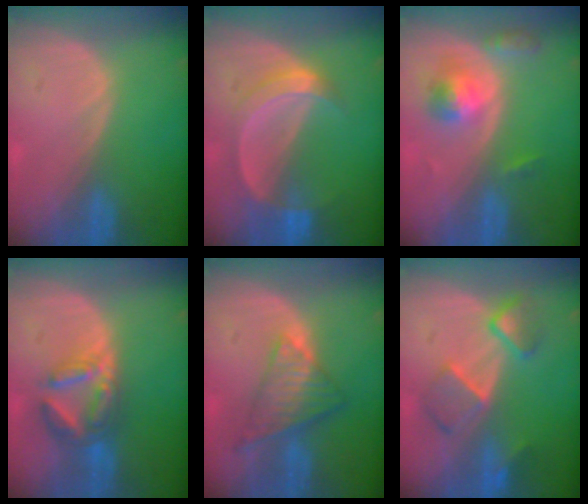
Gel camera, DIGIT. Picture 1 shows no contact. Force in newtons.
{"total": 6.1, "press": 5.6, "slide": 2.3}
{"total": 5.3, "press": 4.9, "slide": 1.9}
{"total": 7.2, "press": 6.3, "slide": 3.5}
{"total": 7.7, "press": 6.4, "slide": 4.3}
{"total": 6.2, "press": 6.1, "slide": 0.3}